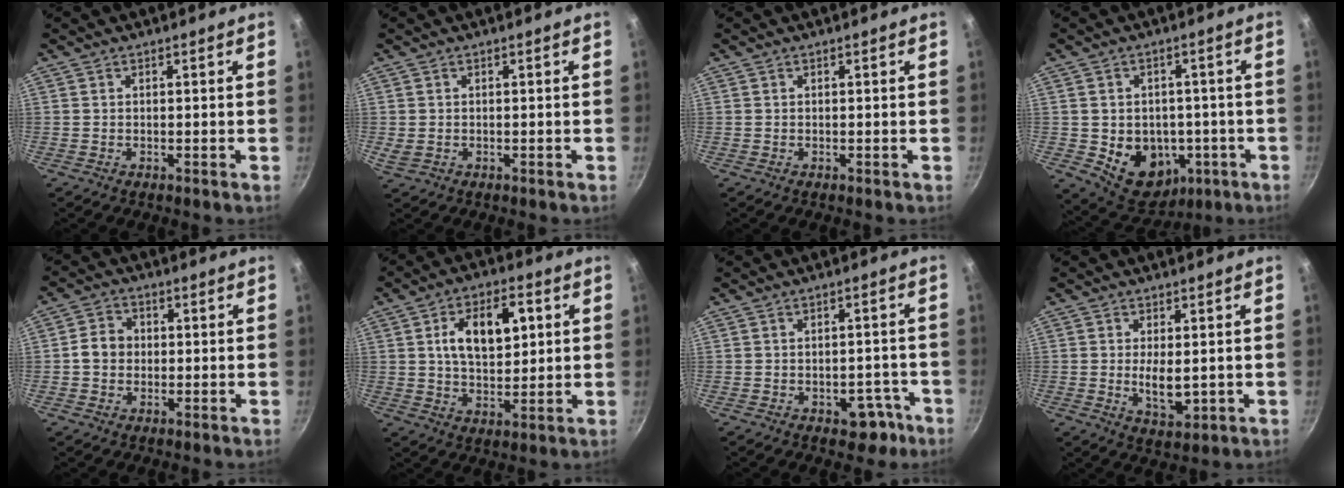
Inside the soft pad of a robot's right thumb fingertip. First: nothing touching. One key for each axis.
{"total": 1.6, "fx": -0.2, "fy": 1.3, "fz": 1.0, "tx": -0.031, "ty": 0.001, "tz": 0.002}
{"total": 0.0}
{"total": 12.4, "fx": -3.1, "fy": 9.5, "fz": 7.3, "tx": -0.075, "ty": 0.014, "tz": -0.024}
{"total": 5.1, "fx": -0.3, "fy": 4.4, "fz": 2.6, "tx": -0.036, "ty": 0.015, "tz": -0.011}
{"total": 12.4, "fx": 3.0, "fy": 6.9, "fz": 9.8, "tx": -0.139, "ty": 0.001, "tz": 0.050}
{"total": 5.2, "fx": -2.9, "fy": 3.4, "fz": 2.7, "tx": -0.006, "ty": 0.030, "tz": -0.033}
{"total": 5.5, "fx": -0.3, "fy": 2.8, "fz": 4.7, "tx": -0.073, "ty": -0.010, "tz": 0.002}